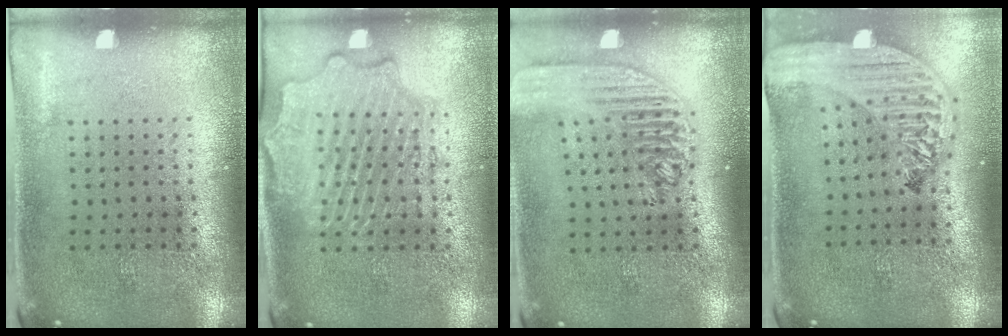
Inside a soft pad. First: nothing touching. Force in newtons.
{"total": 2.3, "press": 2.3, "slide": 0.3}
{"total": 2.1, "press": 1.8, "slide": 1.1}
{"total": 3.2, "press": 2.6, "slide": 1.9}